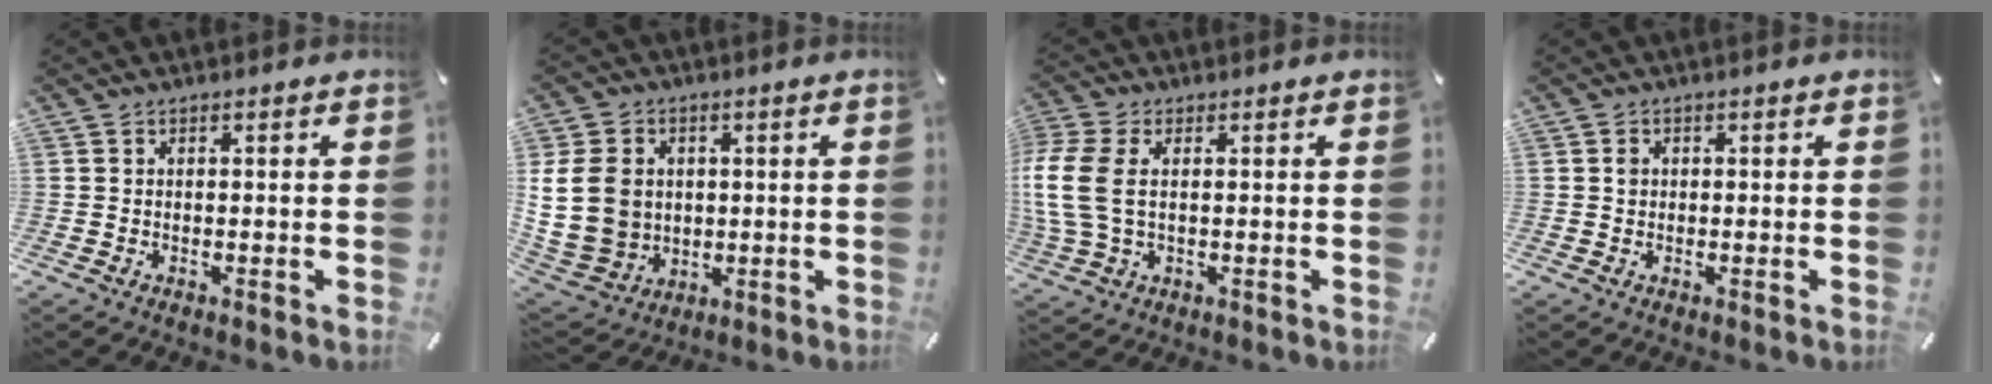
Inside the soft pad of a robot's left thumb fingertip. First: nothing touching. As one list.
[{"total": 13.7, "force": [2.0, 11.7, 6.9], "torque": [-0.164, -0.002, 0.036]}, {"total": 9.2, "force": [1.3, 5.7, 7.1], "torque": [-0.177, -0.004, 0.023]}, {"total": 1.0, "force": [0.1, 0.9, 0.4], "torque": [0.001, 0.001, -0.002]}]